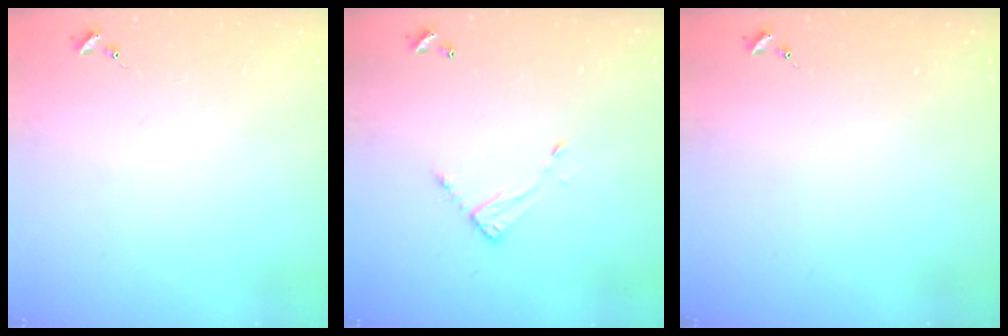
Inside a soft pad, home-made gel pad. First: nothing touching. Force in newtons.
{"total": 5.5, "press": 5.5, "slide": 0.3}
{"total": 0.0}